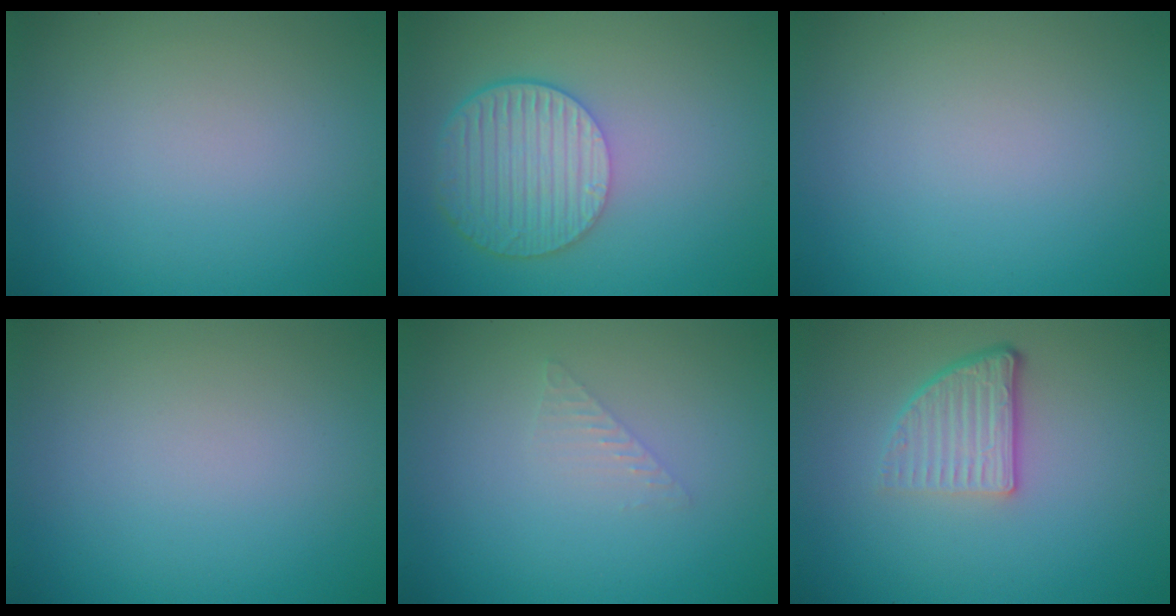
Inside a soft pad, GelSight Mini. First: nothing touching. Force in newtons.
{"total": 6.1, "press": 4.5, "slide": 4.1}
{"total": 0.0}
{"total": 0.0}
{"total": 1.0, "press": 1.0, "slide": 0.0}
{"total": 3.8, "press": 2.5, "slide": 2.8}